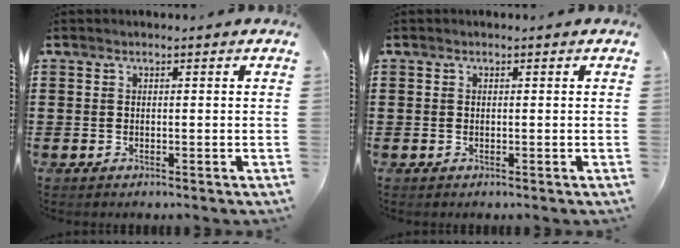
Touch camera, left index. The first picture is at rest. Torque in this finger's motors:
{"motor_torque": [-0.56, 0.91, -0.05, -0.01]}